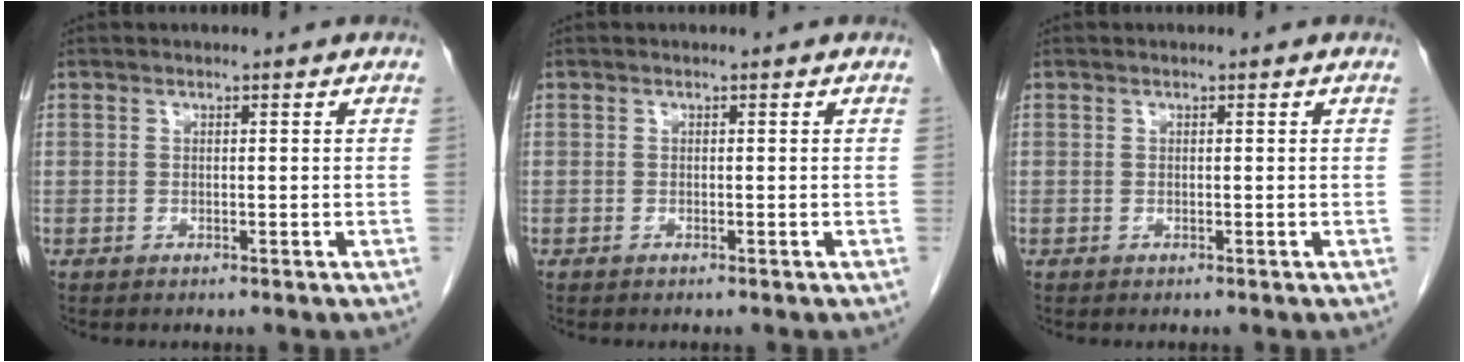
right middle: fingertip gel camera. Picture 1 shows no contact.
{"total": 0.0}
{"total": 0.0}